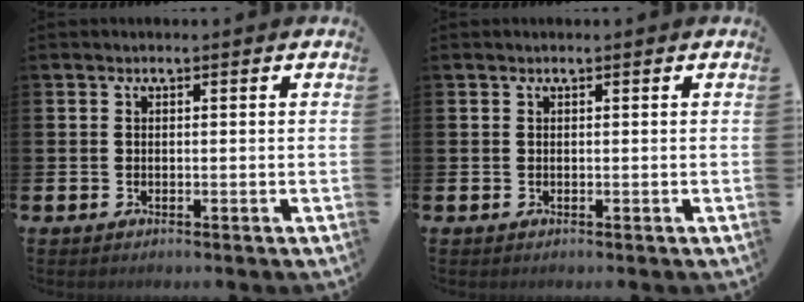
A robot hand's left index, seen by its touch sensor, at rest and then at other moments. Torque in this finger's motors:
{"motor_torque": [-0.03, 0.01, 0.02, 0.01]}